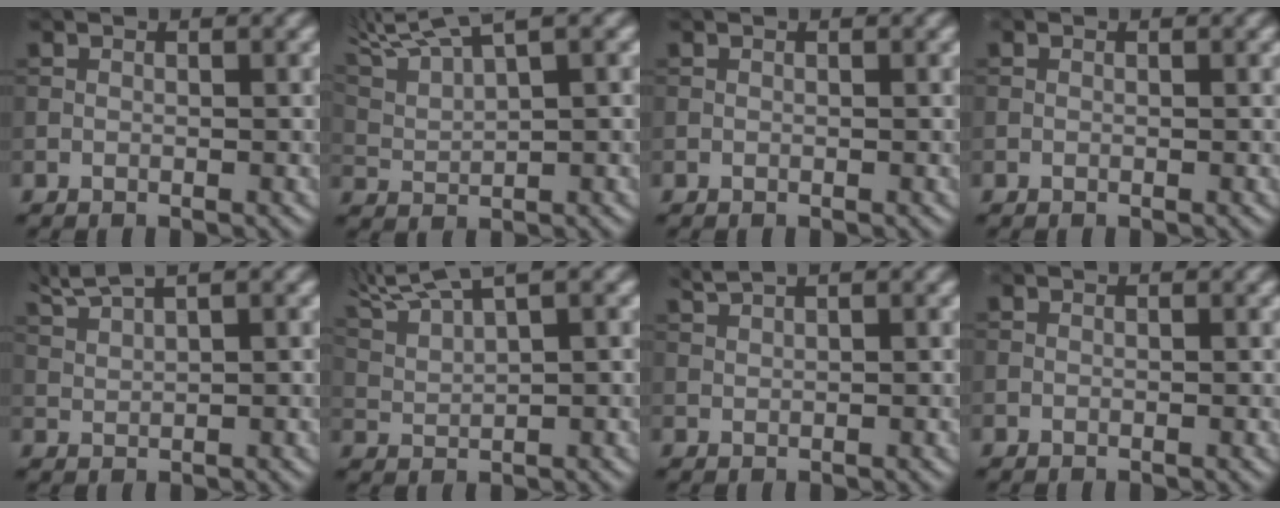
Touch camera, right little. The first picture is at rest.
{"total": 6.9, "force": [5.6, 1.1, 3.8], "torque": [-0.087, 0.024, 0.096]}
{"total": 0.0}
{"total": 0.0}
{"total": 4.0, "force": [3.2, 0.6, 2.2], "torque": [-0.049, 0.014, 0.063]}
{"total": 6.0, "force": [4.7, 1.0, 3.5], "torque": [-0.084, 0.021, 0.086]}
{"total": 1.7, "force": [1.4, 0.3, 0.9], "torque": [-0.019, 0.004, 0.029]}
{"total": 0.0}